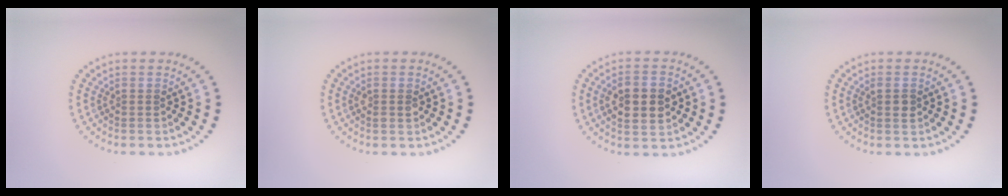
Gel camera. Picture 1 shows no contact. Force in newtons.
{"total": 1.1, "press": 1.0, "slide": 0.2}
{"total": 4.5, "press": 4.5, "slide": 0.1}
{"total": 1.1, "press": 1.0, "slide": 0.3}